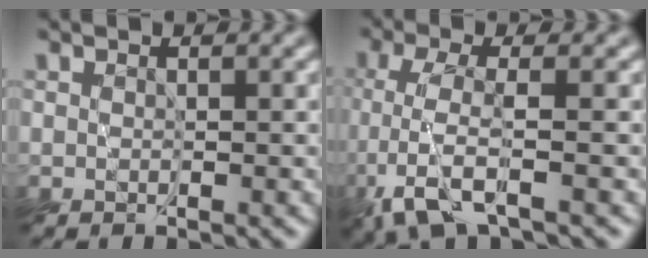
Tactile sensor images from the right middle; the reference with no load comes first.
{"total": 3.7, "force": [-1.7, 0.6, 3.3], "torque": [-0.076, -0.008, -0.037]}